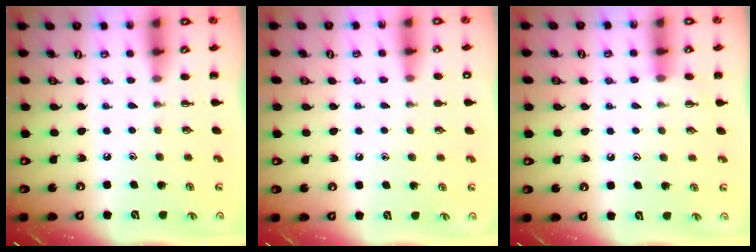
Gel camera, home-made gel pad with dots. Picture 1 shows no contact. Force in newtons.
{"total": 6.9, "press": 6.5, "slide": 2.0}
{"total": 5.4, "press": 5.1, "slide": 1.8}